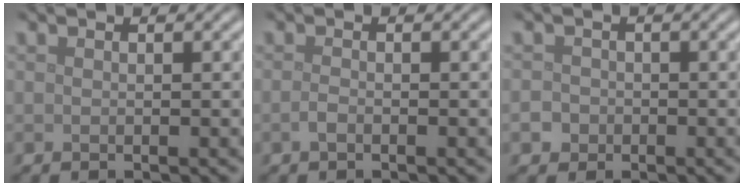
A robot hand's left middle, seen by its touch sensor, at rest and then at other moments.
{"total": 0.8, "force": [-0.5, 0.3, 0.6], "torque": [-0.014, 0.000, -0.010]}
{"total": 2.2, "force": [-1.1, 1.8, 0.5], "torque": [0.000, 0.002, -0.020]}